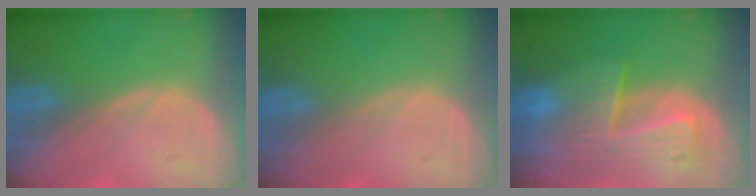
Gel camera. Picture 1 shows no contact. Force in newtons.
{"total": 0.0}
{"total": 10.0, "press": 8.7, "slide": 4.9}